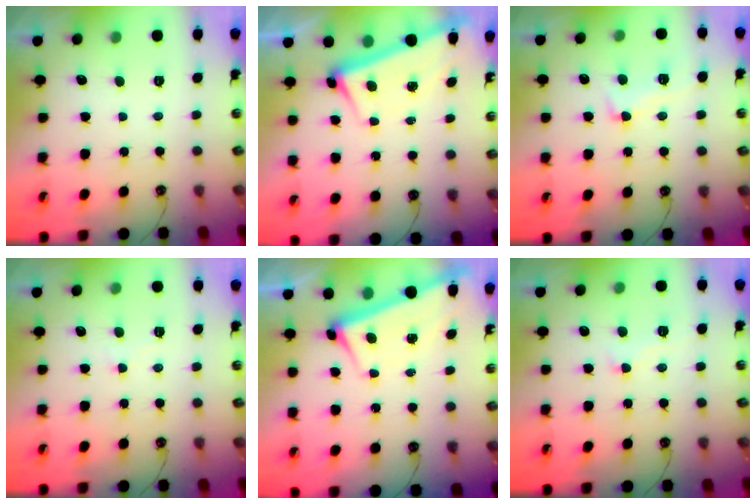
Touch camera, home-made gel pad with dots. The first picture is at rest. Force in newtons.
{"total": 2.7, "press": 2.7, "slide": 0.7}
{"total": 1.6, "press": 1.2, "slide": 1.0}
{"total": 1.0, "press": 0.9, "slide": 0.4}
{"total": 2.9, "press": 2.9, "slide": 0.4}
{"total": 1.2, "press": 1.0, "slide": 0.7}